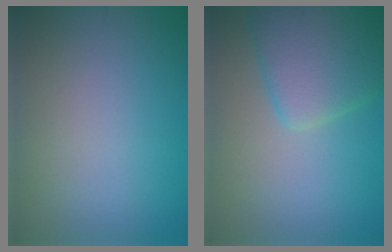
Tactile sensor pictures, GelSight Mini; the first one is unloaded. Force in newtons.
{"total": 5.4, "press": 5.3, "slide": 0.5}